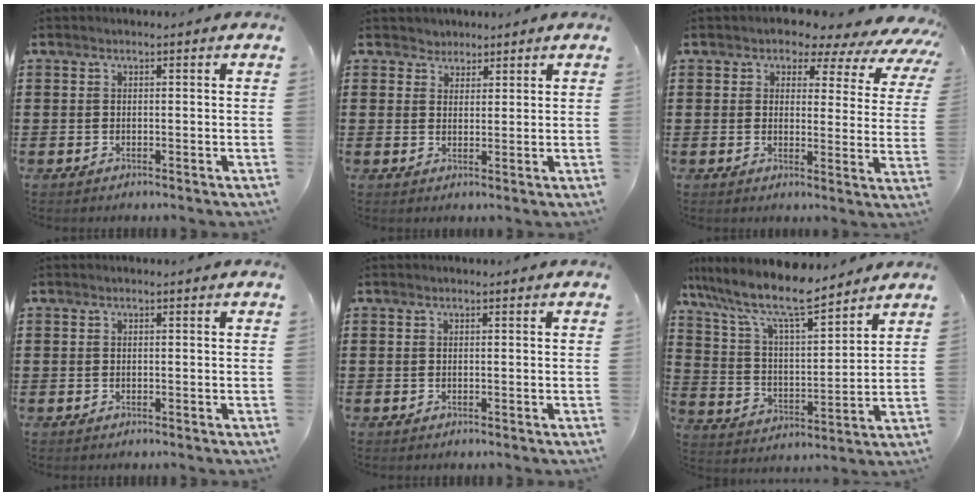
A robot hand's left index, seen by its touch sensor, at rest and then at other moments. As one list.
[{"total": 2.4, "force": [1.9, 1.5, -0.2], "torque": [-0.006, 0.009, 0.035]}, {"total": 3.7, "force": [3.0, 1.7, 1.3], "torque": [-0.032, -0.023, 0.043]}, {"total": 0.0}, {"total": 0.0}, {"total": 10.0, "force": [8.4, 1.8, 5.2], "torque": [-0.135, -0.046, 0.141]}]